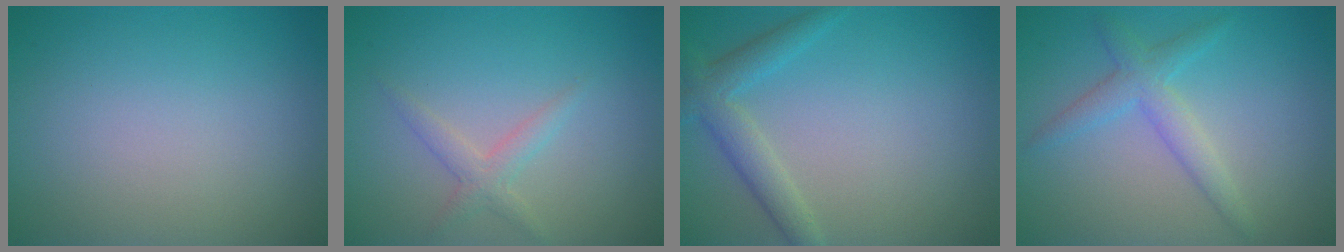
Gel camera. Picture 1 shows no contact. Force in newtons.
{"total": 1.8, "press": 1.8, "slide": 0.1}
{"total": 3.0, "press": 3.0, "slide": 0.1}
{"total": 2.9, "press": 2.9, "slide": 0.1}